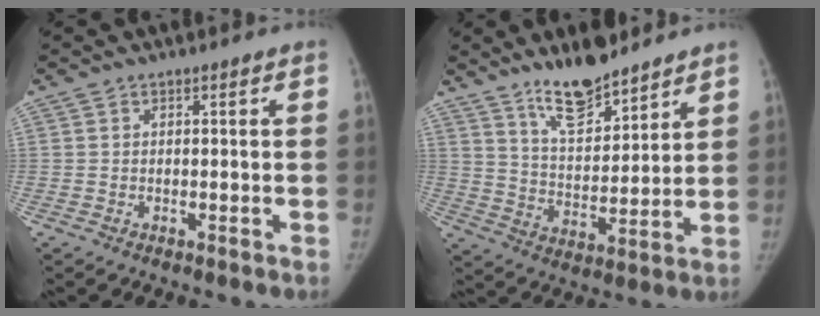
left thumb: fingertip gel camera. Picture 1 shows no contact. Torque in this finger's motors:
{"motor_torque": [-0.02, 0.30, -0.10, 0.18, 0.03]}